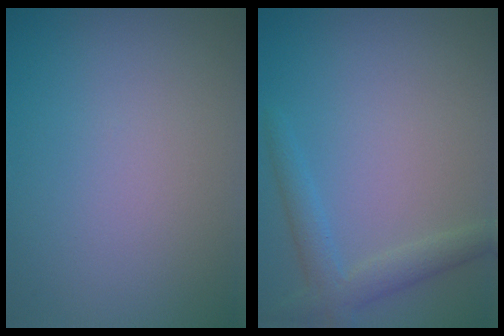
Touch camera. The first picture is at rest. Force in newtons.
{"total": 2.7, "press": 2.7, "slide": 0.1}